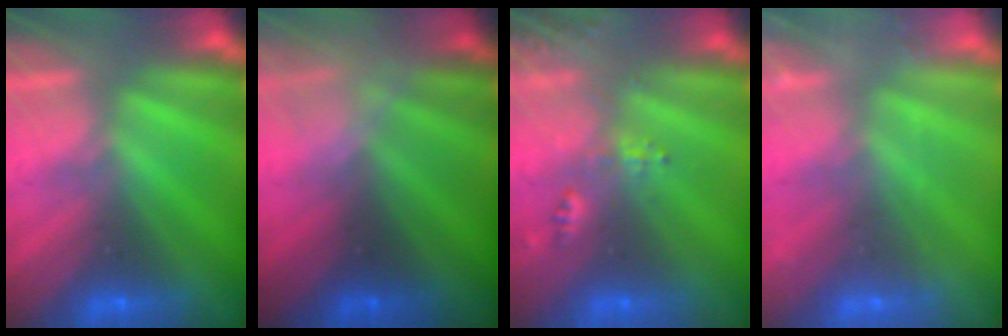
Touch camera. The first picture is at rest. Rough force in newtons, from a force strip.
{"total": 2.3}
{"total": 2.4}
{"total": 2.2}